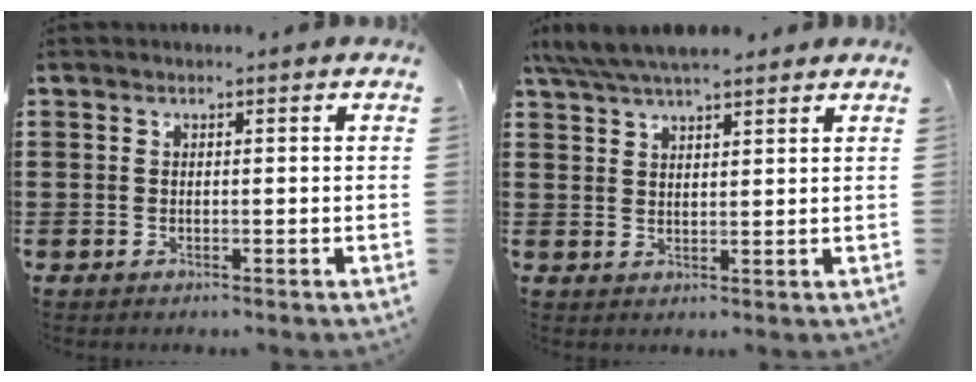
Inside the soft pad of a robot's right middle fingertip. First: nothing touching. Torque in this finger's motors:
{"motor_torque": [-0.01, -0.19, 0.75, 0.17]}